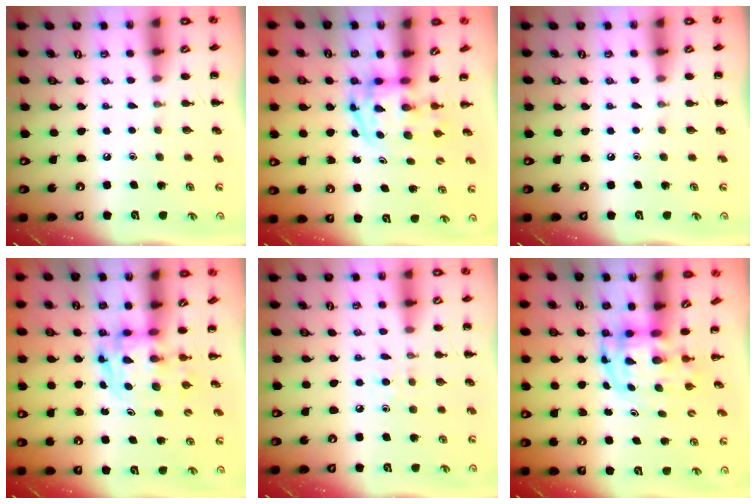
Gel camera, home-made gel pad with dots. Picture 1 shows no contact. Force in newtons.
{"total": 3.8, "press": 3.8, "slide": 0.6}
{"total": 0.0}
{"total": 2.9, "press": 2.9, "slide": 0.5}
{"total": 5.3, "press": 4.9, "slide": 1.8}
{"total": 3.8, "press": 3.7, "slide": 0.7}